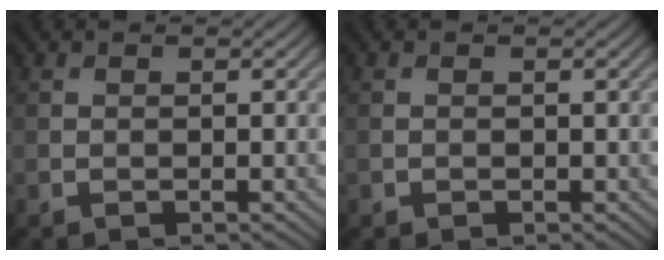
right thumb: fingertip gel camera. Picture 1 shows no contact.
{"total": 0.0}